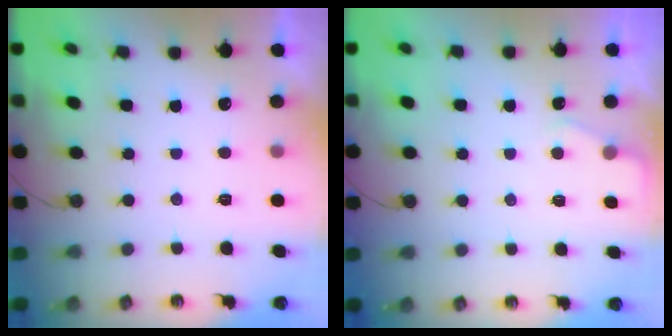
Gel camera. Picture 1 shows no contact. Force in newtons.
{"total": 3.2, "press": 3.2, "slide": 0.6}